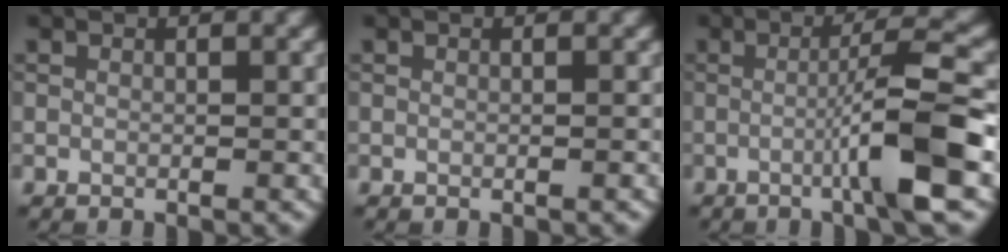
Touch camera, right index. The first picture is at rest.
{"total": 0.0}
{"total": 6.8, "force": [-1.6, 0.5, 6.6], "torque": [-0.097, 0.014, -0.039]}